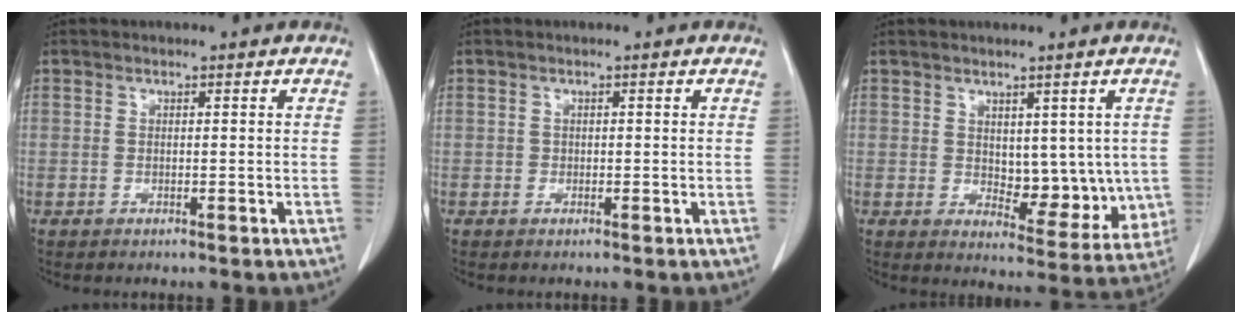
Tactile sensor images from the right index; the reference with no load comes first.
{"total": 0.0}
{"total": 8.5, "force": [0.7, 4.9, 6.9], "torque": [-0.067, -0.009, 0.022]}